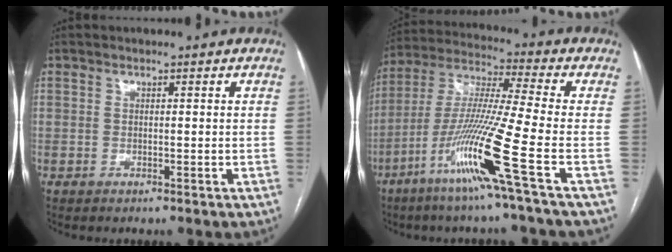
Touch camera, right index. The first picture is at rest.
{"total": 15.9, "force": [-7.0, -2.1, 14.1], "torque": [-0.287, -0.027, -0.139]}